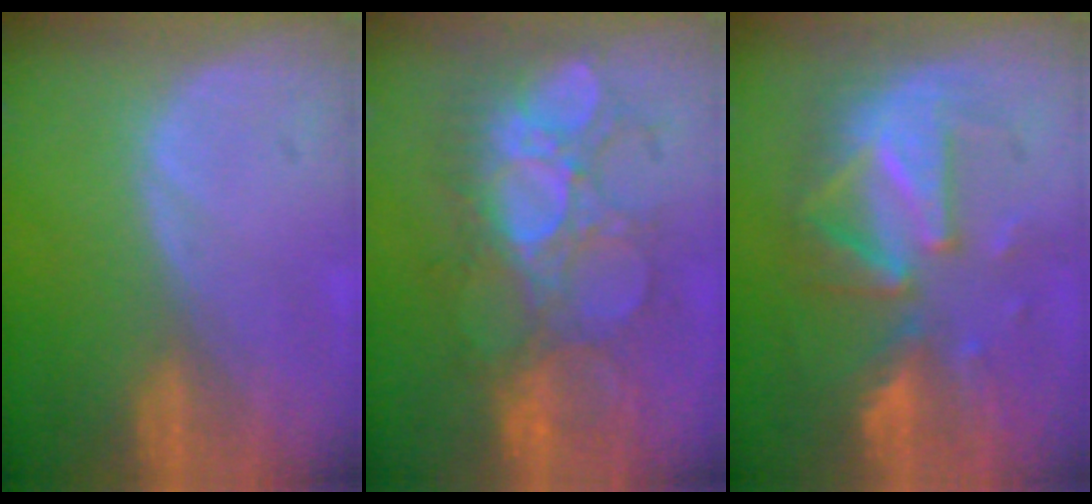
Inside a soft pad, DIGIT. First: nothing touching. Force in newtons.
{"total": 9.2, "press": 9.2, "slide": 0.5}
{"total": 9.1, "press": 8.8, "slide": 2.1}